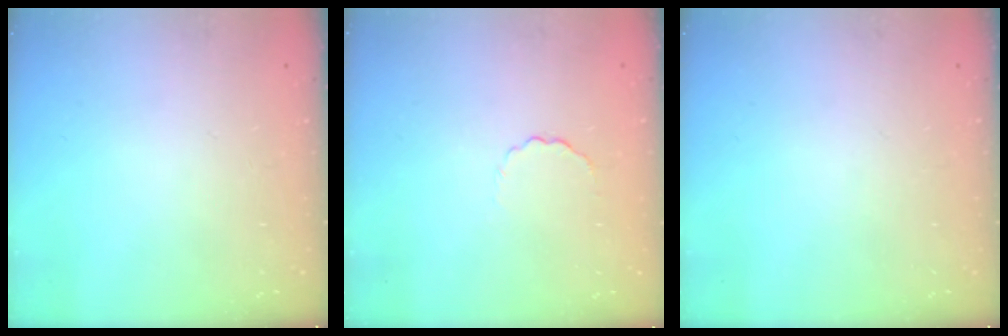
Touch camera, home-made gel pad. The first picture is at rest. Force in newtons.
{"total": 2.4, "press": 2.2, "slide": 0.9}
{"total": 0.0}